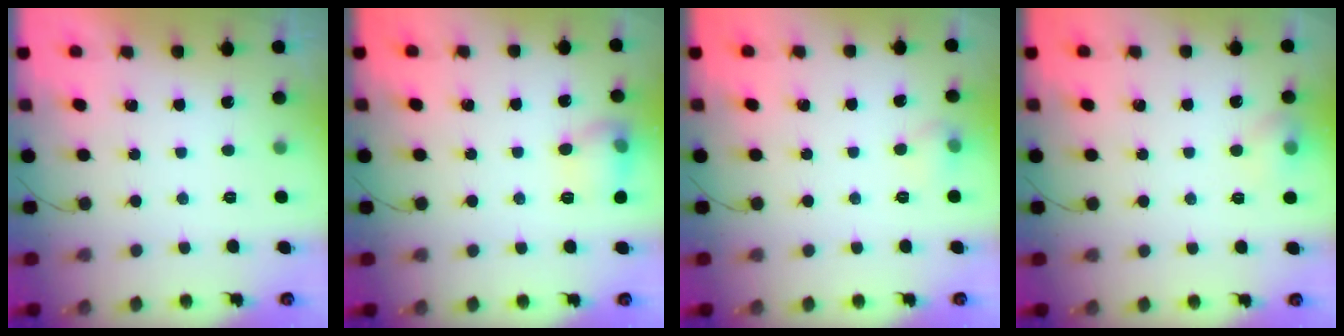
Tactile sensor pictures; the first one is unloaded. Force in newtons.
{"total": 9.1, "press": 9.1, "slide": 0.5}
{"total": 5.5, "press": 5.3, "slide": 1.5}
{"total": 6.3, "press": 6.2, "slide": 1.1}